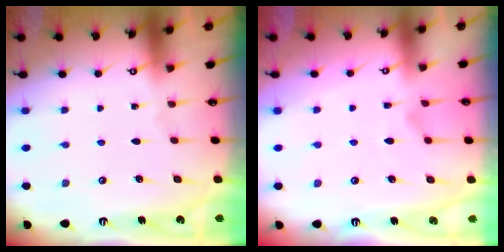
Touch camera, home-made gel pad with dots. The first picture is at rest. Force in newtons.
{"total": 1.2, "press": 0.5, "slide": 1.1}